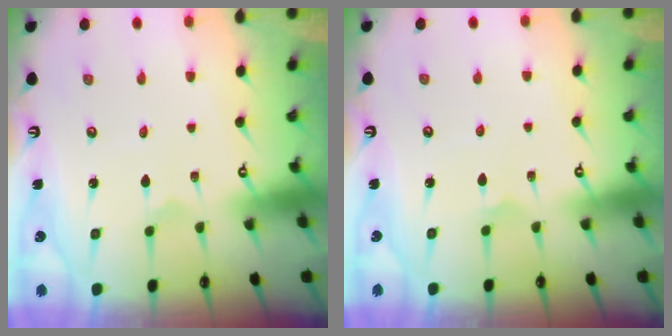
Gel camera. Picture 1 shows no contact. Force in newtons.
{"total": 2.9, "press": 2.9, "slide": 0.2}